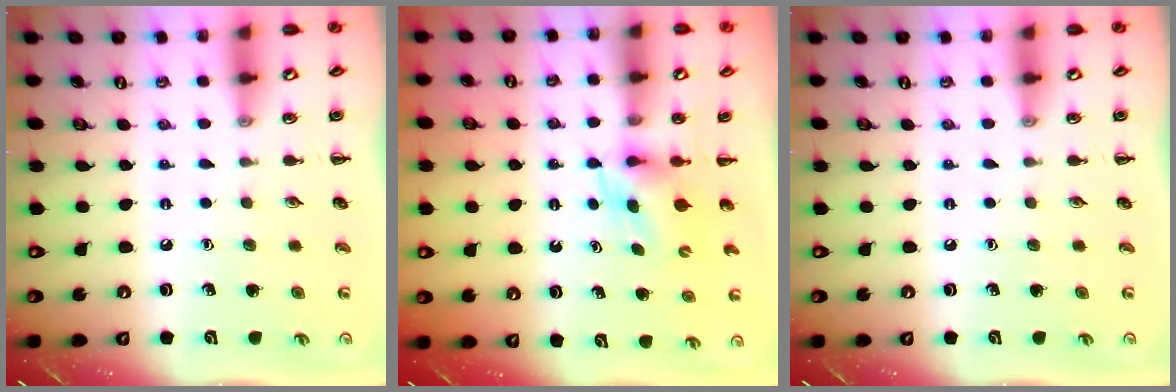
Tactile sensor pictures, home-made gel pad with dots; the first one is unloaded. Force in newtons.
{"total": 3.1, "press": 2.9, "slide": 1.2}
{"total": 0.0}